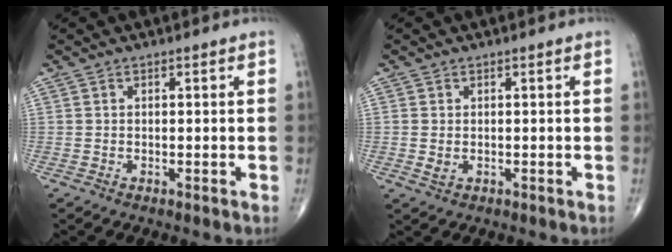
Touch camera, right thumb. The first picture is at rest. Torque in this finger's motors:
{"motor_torque": [-0.71, 0.11, 0.02, 0.07, 0.04]}